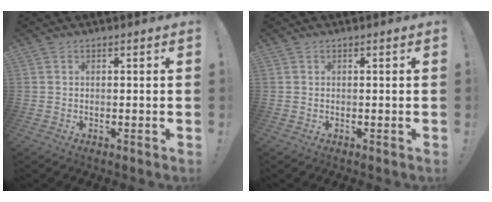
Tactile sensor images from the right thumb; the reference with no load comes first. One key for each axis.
{"total": 0.0}